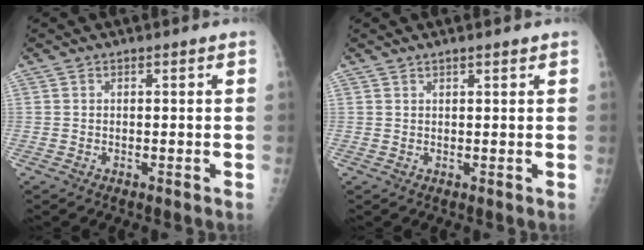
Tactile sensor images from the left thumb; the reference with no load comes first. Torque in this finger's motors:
{"motor_torque": [-0.13, 0.02, 0.05, 0.02, 0.01]}